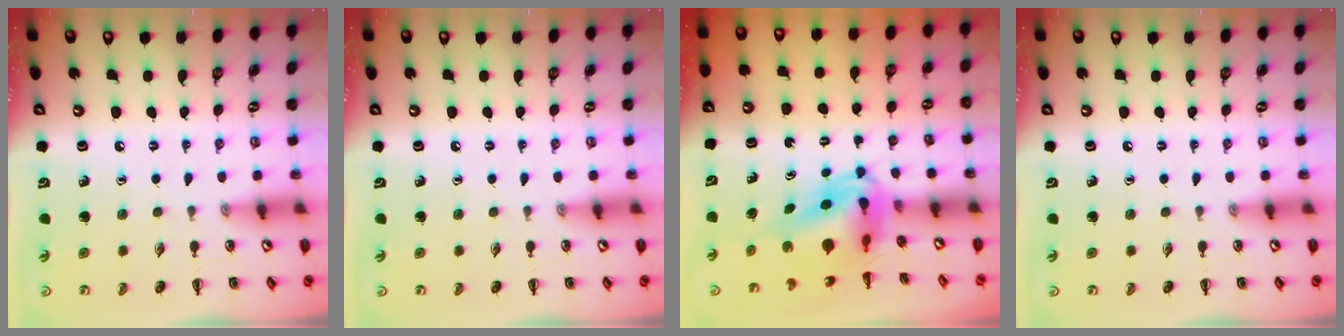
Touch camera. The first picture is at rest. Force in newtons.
{"total": 0.0}
{"total": 6.7, "press": 6.3, "slide": 2.2}
{"total": 0.0}